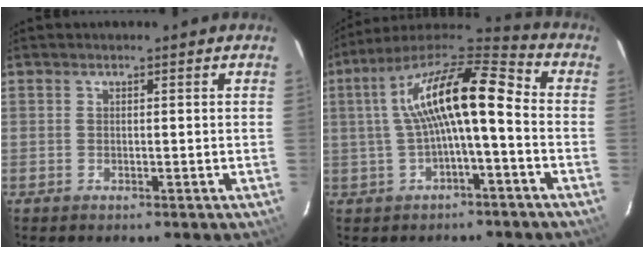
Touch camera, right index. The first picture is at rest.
{"total": 15.1, "force": [-0.2, 3.6, 14.6], "torque": [-0.266, 0.031, -0.007]}